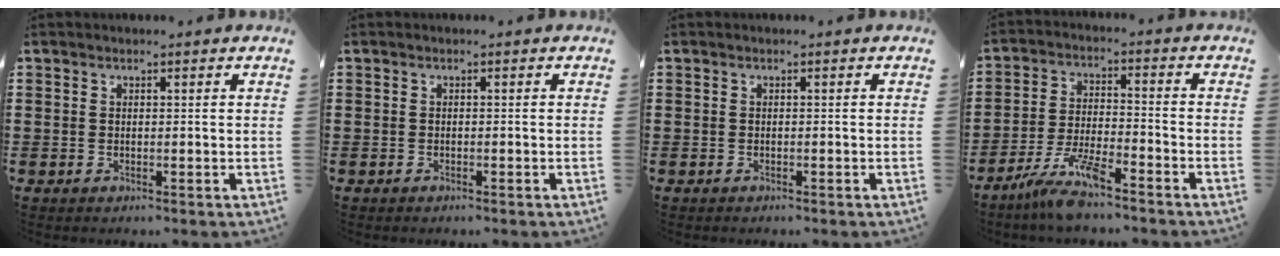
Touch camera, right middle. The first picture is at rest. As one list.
[{"total": 0.7, "force": [-0.6, 0.3, 0.1], "torque": [-0.003, 0.001, -0.014]}, {"total": 0.6, "force": [-0.5, 0.2, 0.1], "torque": [-0.002, 0.000, -0.012]}, {"total": 7.5, "force": [-5.9, 0.7, 4.5], "torque": [-0.097, -0.009, -0.114]}]